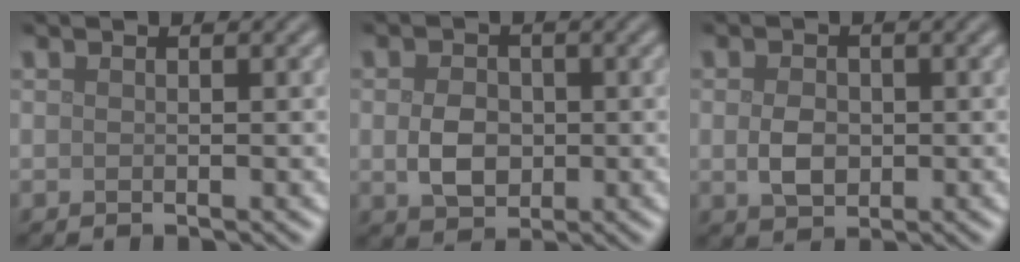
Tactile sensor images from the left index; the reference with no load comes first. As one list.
[{"total": 3.4, "force": [-0.2, 2.6, 2.3], "torque": [-0.045, -0.002, -0.007]}, {"total": 2.7, "force": [-0.1, 2.0, 1.8], "torque": [-0.036, -0.002, -0.003]}]